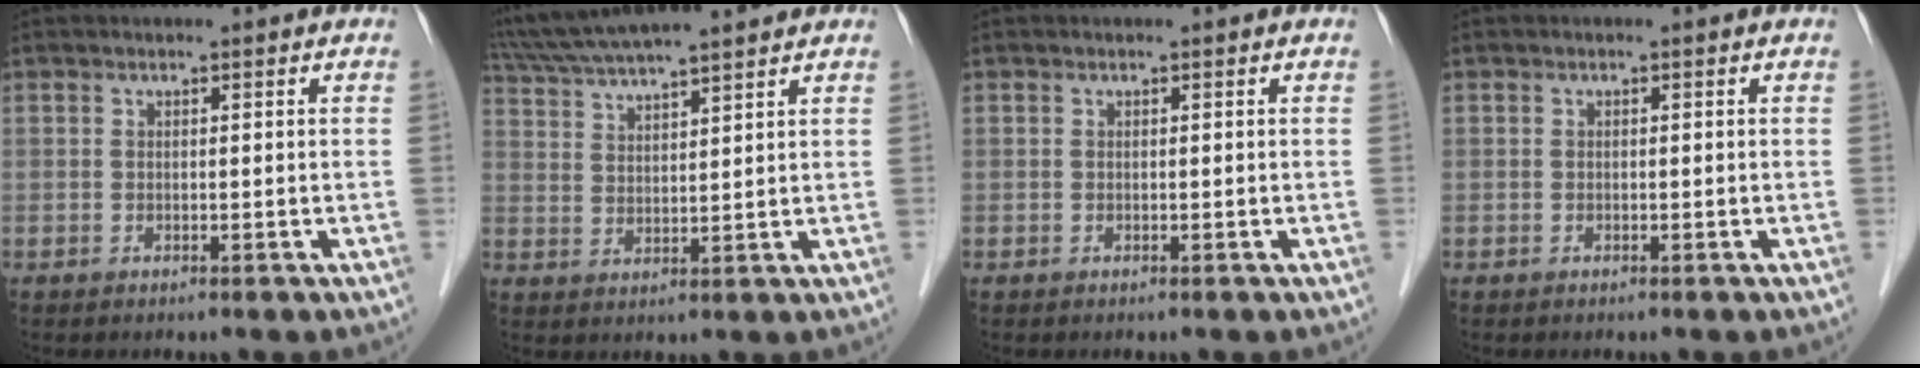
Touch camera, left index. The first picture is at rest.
{"total": 14.2, "force": [12.5, 0.7, 6.7], "torque": [-0.127, 0.037, 0.210]}
{"total": 0.0}
{"total": 0.0}